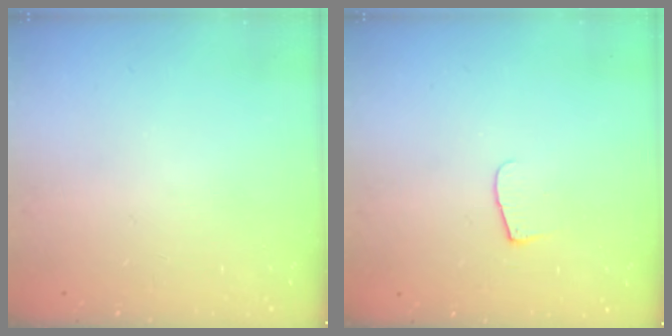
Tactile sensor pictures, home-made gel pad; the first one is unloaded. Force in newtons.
{"total": 5.3, "press": 5.2, "slide": 0.6}